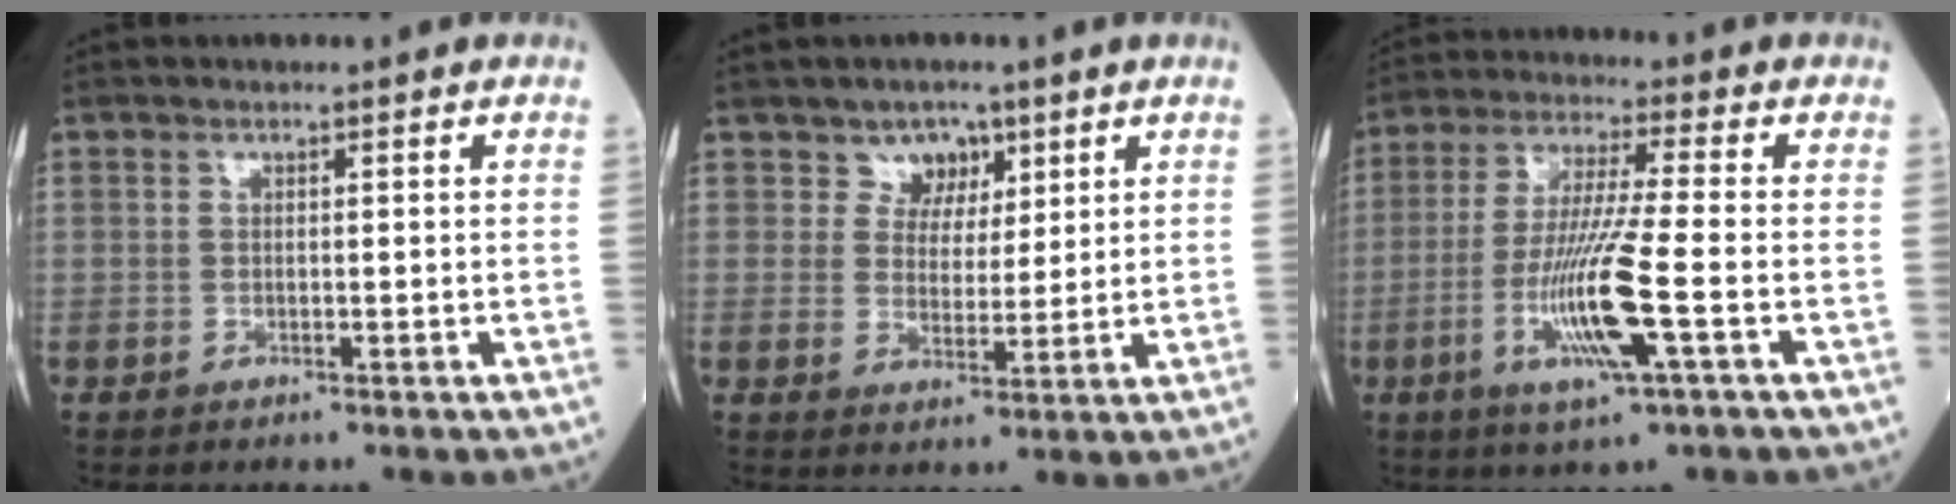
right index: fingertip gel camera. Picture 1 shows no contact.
{"total": 4.4, "force": [2.8, 3.3, 0.7], "torque": [-0.006, 0.005, 0.049]}
{"total": 11.8, "force": [-3.5, -0.2, 11.3], "torque": [-0.230, -0.016, -0.068]}